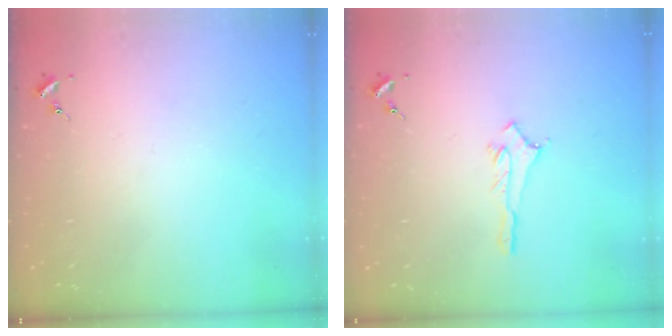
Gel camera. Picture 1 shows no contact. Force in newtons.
{"total": 2.9, "press": 2.8, "slide": 0.4}